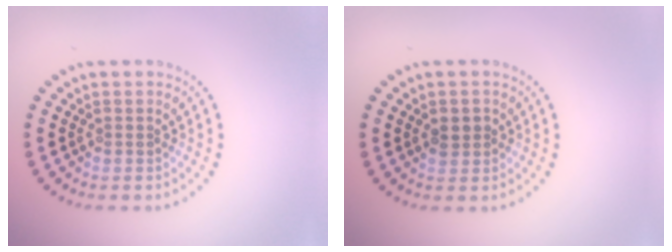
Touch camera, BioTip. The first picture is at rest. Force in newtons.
{"total": 1.6, "press": 1.6, "slide": 0.1}